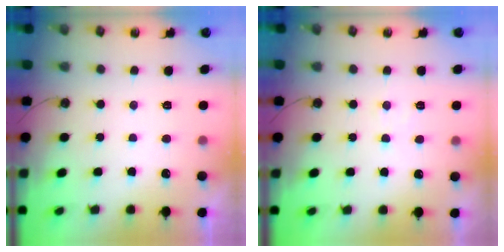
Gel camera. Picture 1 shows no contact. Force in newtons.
{"total": 3.9, "press": 3.9, "slide": 0.6}